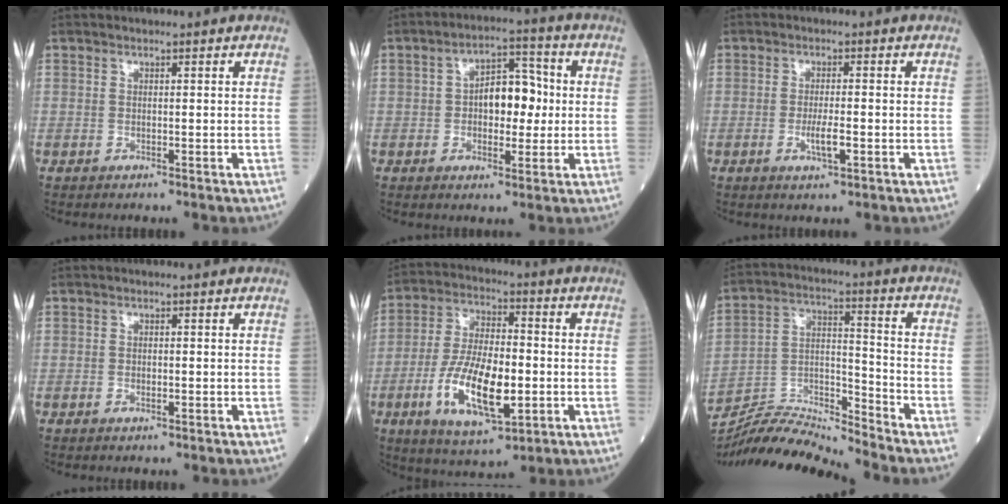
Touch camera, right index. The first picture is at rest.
{"total": 7.8, "force": [0.2, 4.0, 6.7], "torque": [-0.103, 0.023, 0.000]}
{"total": 3.3, "force": [-1.0, 0.5, 3.1], "torque": [-0.057, -0.003, -0.018]}
{"total": 1.0, "force": [-0.3, 0.4, 0.8], "torque": [-0.014, -0.001, -0.006]}
{"total": 14.2, "force": [-3.7, 4.8, 12.9], "torque": [-0.254, -0.010, -0.064]}
{"total": 11.8, "force": [-11.6, -1.4, 1.3], "torque": [-0.023, 0.032, -0.218]}